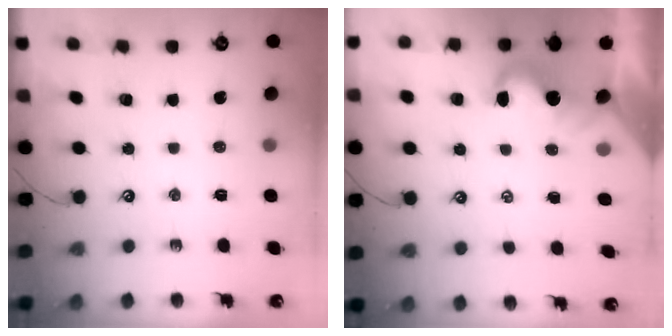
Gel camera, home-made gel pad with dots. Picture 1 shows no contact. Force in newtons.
{"total": 2.1, "press": 2.0, "slide": 0.6}